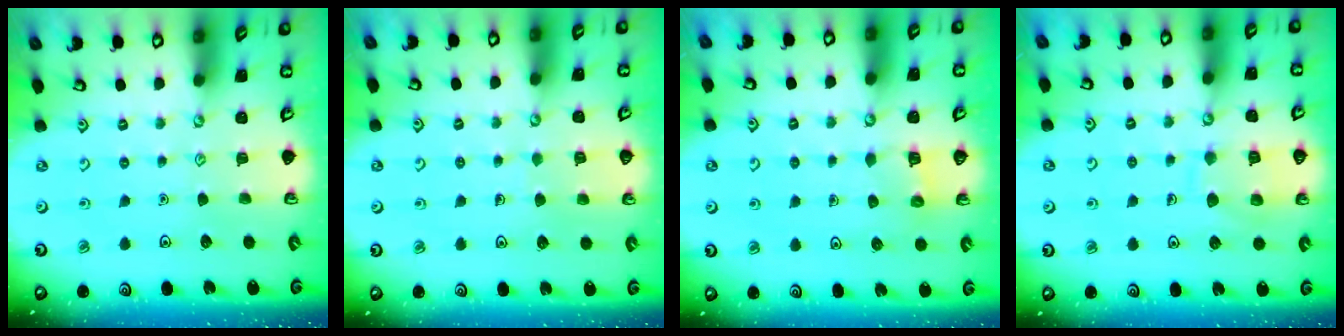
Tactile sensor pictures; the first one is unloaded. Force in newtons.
{"total": 3.1, "press": 3.1, "slide": 0.2}
{"total": 5.1, "press": 5.1, "slide": 0.3}
{"total": 9.8, "press": 9.7, "slide": 0.9}